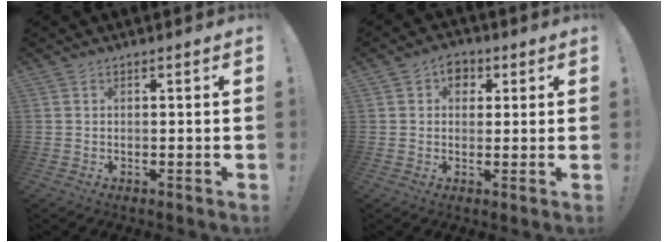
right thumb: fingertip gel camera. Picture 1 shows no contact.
{"total": 5.3, "force": [1.7, 4.6, 2.0], "torque": [-0.021, -0.003, 0.031]}